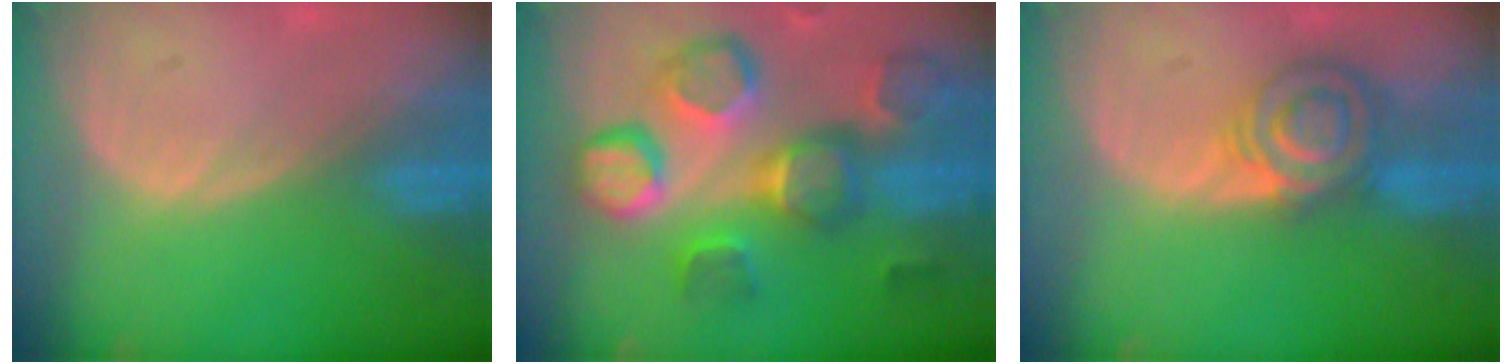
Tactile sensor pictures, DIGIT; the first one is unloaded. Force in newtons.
{"total": 12.7, "press": 11.2, "slide": 6.0}
{"total": 6.5, "press": 6.3, "slide": 1.8}